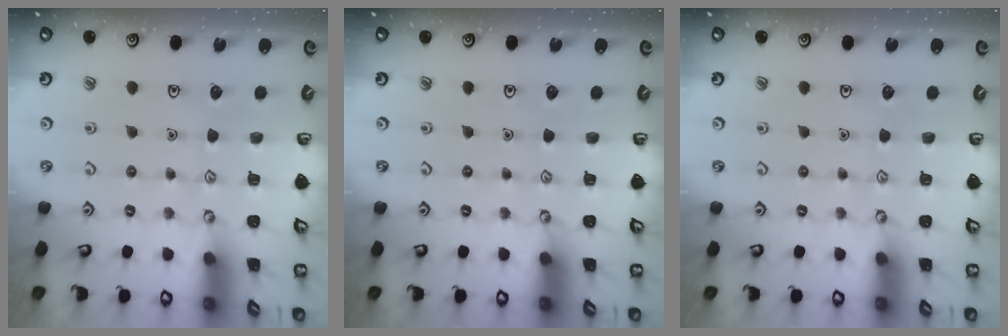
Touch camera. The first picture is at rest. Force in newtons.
{"total": 0.0}
{"total": 0.0}